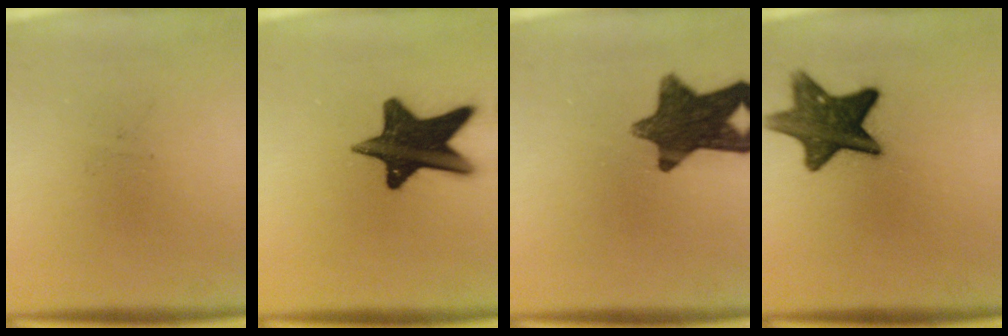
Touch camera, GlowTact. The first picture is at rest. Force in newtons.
{"total": 16.5}
{"total": 12.1}
{"total": 12.0}